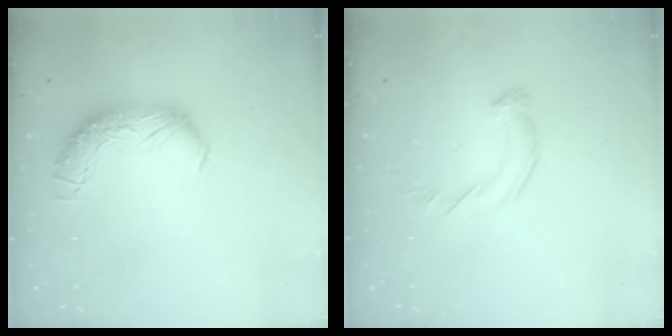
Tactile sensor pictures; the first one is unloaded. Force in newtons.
{"total": 4.6, "press": 4.6, "slide": 0.5}